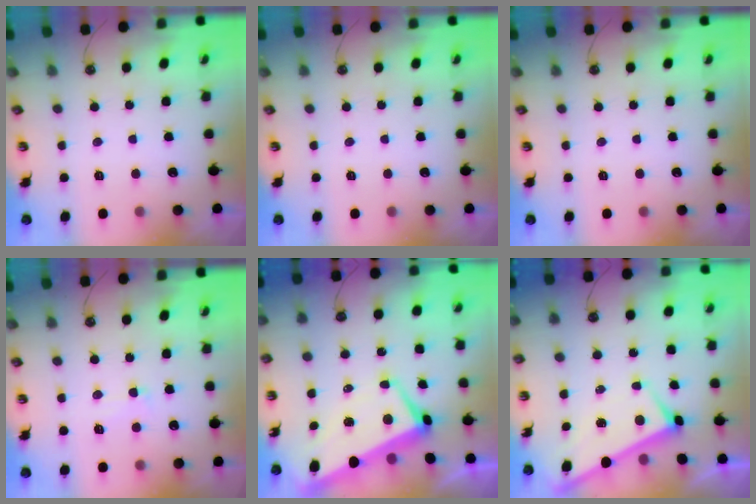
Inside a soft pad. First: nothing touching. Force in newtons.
{"total": 0.0}
{"total": 0.0}
{"total": 1.1, "press": 0.8, "slide": 0.8}
{"total": 1.7, "press": 1.1, "slide": 1.3}
{"total": 3.0, "press": 3.0, "slide": 0.1}